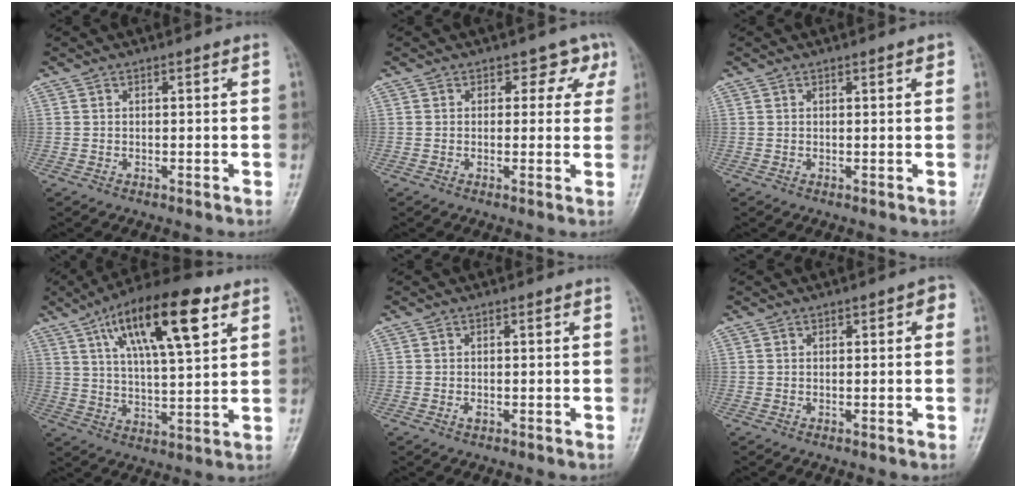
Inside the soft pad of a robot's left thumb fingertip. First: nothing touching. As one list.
[{"total": 3.6, "force": [1.9, 2.9, 1.2], "torque": [0.020, -0.005, 0.013]}, {"total": 1.4, "force": [0.7, 0.3, 1.1], "torque": [-0.015, -0.001, 0.009]}, {"total": 18.7, "force": [8.7, 6.0, 15.4], "torque": [-0.237, -0.018, 0.144]}, {"total": 0.9, "force": [-0.2, 0.4, 0.7], "torque": [-0.012, 0.002, -0.003]}, {"total": 2.6, "force": [0.8, 1.2, 2.2], "torque": [-0.019, 0.006, 0.006]}]